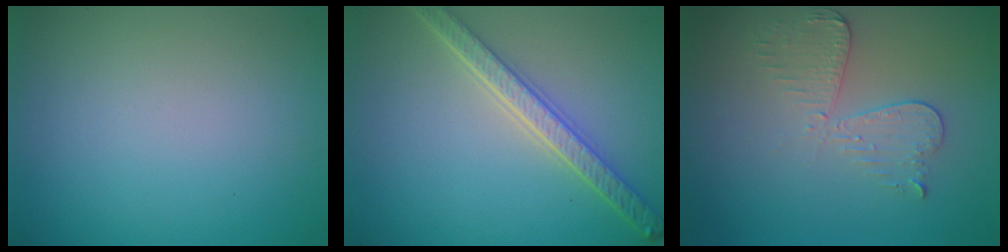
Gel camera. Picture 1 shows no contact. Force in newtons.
{"total": 4.6, "press": 3.7, "slide": 2.7}
{"total": 2.9, "press": 2.6, "slide": 1.4}